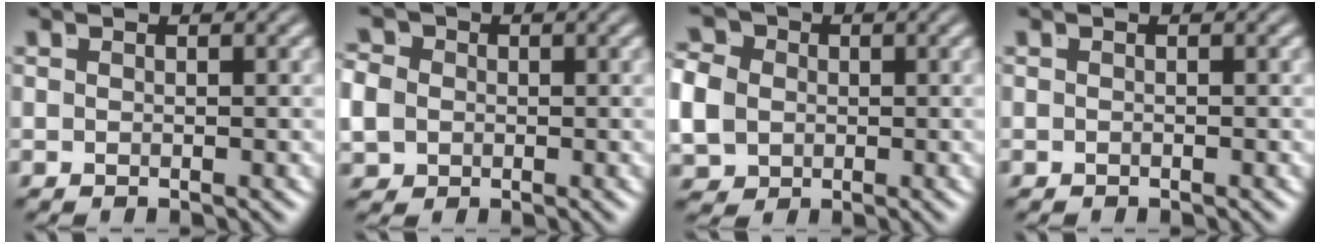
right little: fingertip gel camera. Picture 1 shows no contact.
{"total": 4.0, "force": [0.0, 3.6, 1.7], "torque": [-0.050, -0.014, 0.000]}
{"total": 6.0, "force": [0.3, 5.2, 2.9], "torque": [-0.069, -0.018, 0.009]}
{"total": 0.5, "force": [-0.3, -0.5, -0.1], "torque": [0.002, -0.006, -0.001]}